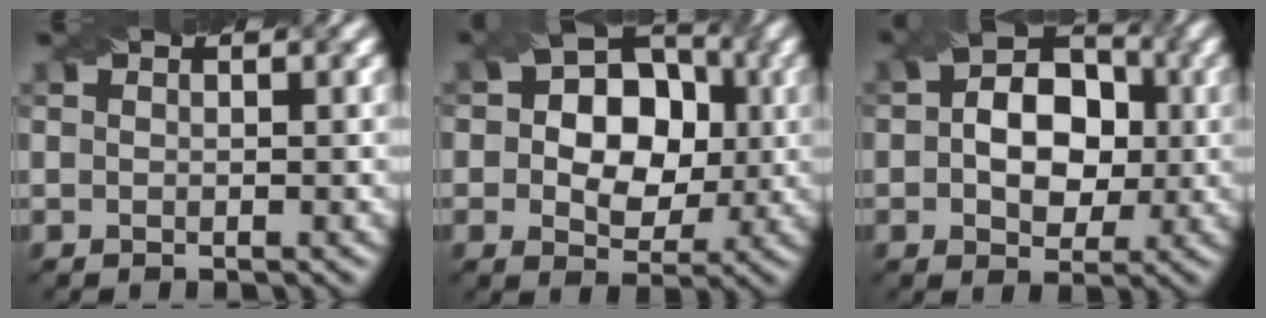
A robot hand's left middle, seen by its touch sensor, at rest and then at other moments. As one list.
[{"total": 9.1, "force": [0.8, 6.9, 5.8], "torque": [-0.067, 0.018, 0.000]}, {"total": 7.2, "force": [0.2, 5.0, 5.2], "torque": [-0.077, 0.009, -0.004]}]